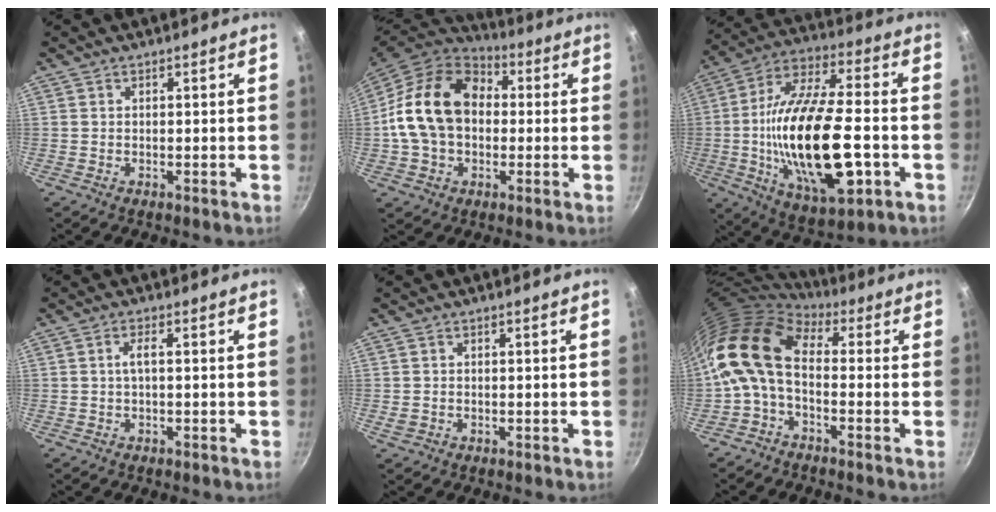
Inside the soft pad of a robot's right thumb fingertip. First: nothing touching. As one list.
[{"total": 18.5, "force": [1.0, 13.6, 12.4], "torque": [-0.202, 0.036, 0.007]}, {"total": 26.6, "force": [-4.7, 11.2, 23.6], "torque": [-0.428, 0.017, -0.077]}, {"total": 2.0, "force": [0.0, 0.5, 1.9], "torque": [-0.043, 0.007, 0.000]}, {"total": 1.3, "force": [-0.2, 1.1, 0.7], "torque": [-0.009, 0.001, -0.001]}, {"total": 12.3, "force": [-0.1, 7.4, 9.8], "torque": [-0.183, 0.025, -0.021]}]